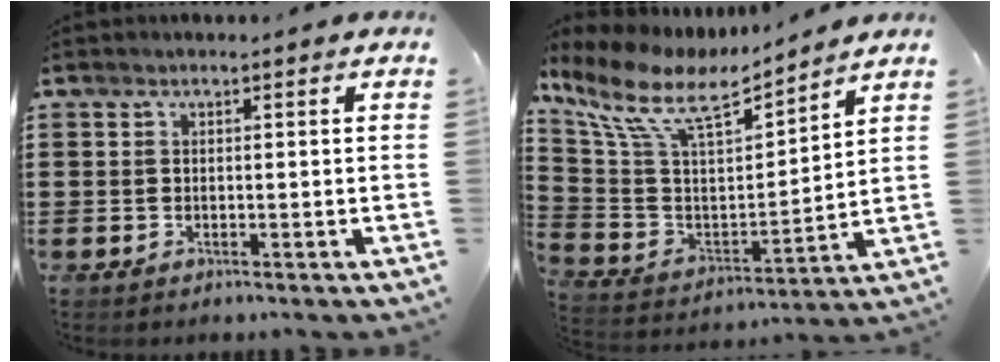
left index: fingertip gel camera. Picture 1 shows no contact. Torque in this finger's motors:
{"motor_torque": [2.14, 0.00, 0.43, 0.21]}